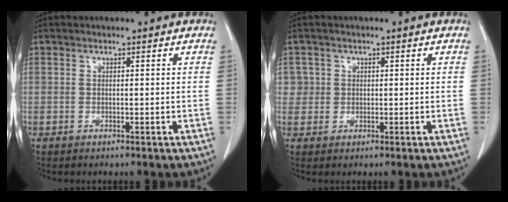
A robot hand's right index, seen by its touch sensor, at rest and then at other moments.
{"total": 2.3, "force": [0.6, 2.3, -0.2], "torque": [0.024, 0.004, 0.005]}